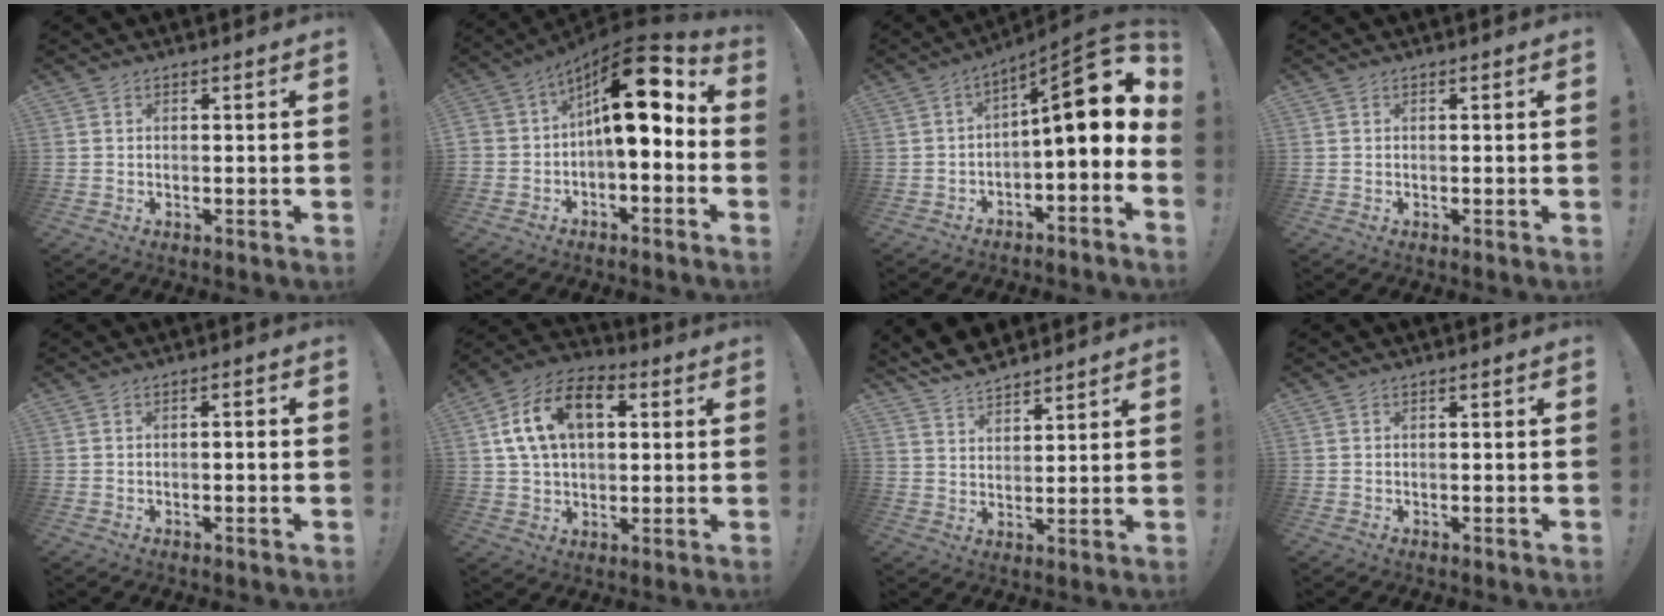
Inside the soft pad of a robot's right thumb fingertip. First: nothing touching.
{"total": 15.9, "force": [3.8, 7.7, 13.4], "torque": [-0.189, -0.013, 0.066]}
{"total": 14.7, "force": [3.1, 4.3, 13.7], "torque": [-0.185, -0.022, 0.047]}
{"total": 0.0}
{"total": 1.4, "force": [-0.8, 0.1, 1.1], "torque": [-0.018, 0.003, -0.015]}
{"total": 16.4, "force": [5.4, 10.7, 11.1], "torque": [-0.195, -0.006, 0.097]}
{"total": 7.2, "force": [6.6, 2.4, 1.6], "torque": [-0.039, -0.042, 0.127]}
{"total": 0.0}